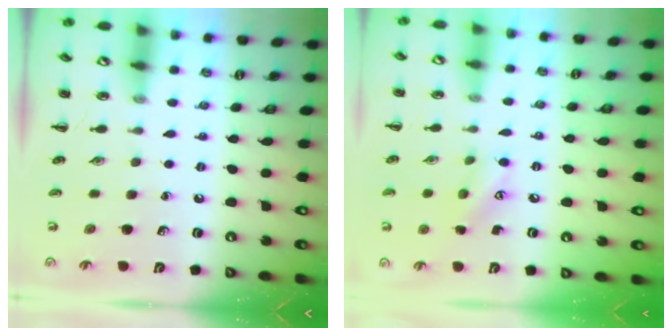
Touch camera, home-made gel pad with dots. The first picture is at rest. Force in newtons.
{"total": 8.3, "press": 8.3, "slide": 1.0}